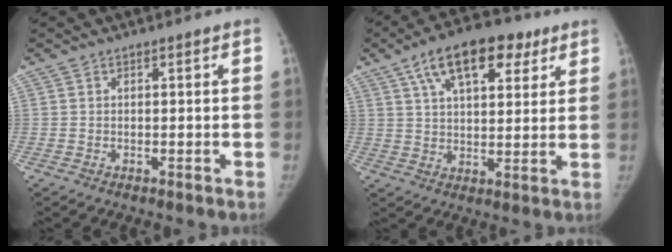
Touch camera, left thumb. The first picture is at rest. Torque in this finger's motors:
{"motor_torque": [0.41, 0.10, 1.04, -1.00, 0.36]}